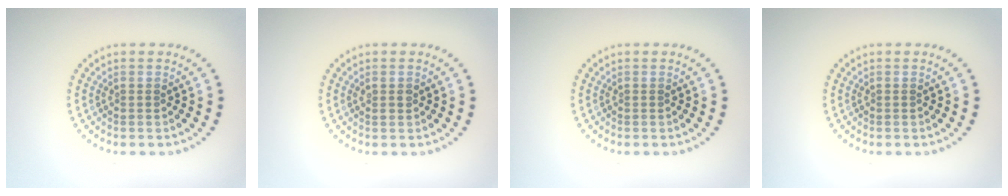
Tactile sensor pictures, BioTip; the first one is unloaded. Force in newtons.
{"total": 0.9, "press": 0.9, "slide": 0.2}
{"total": 0.0}
{"total": 0.0}